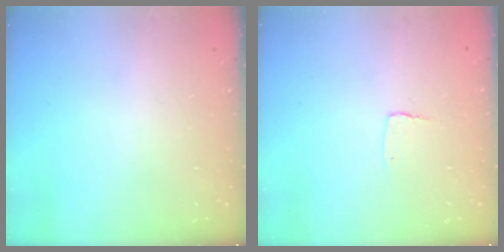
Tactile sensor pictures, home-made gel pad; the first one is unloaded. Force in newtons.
{"total": 2.7, "press": 2.7, "slide": 0.2}